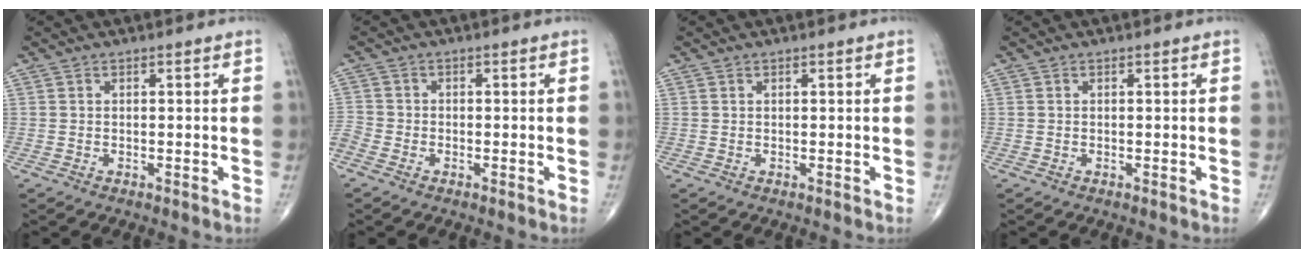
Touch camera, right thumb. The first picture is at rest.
{"total": 3.0, "force": [-2.1, 1.8, 1.2], "torque": [-0.030, 0.005, -0.047]}
{"total": 0.0}
{"total": 0.0}